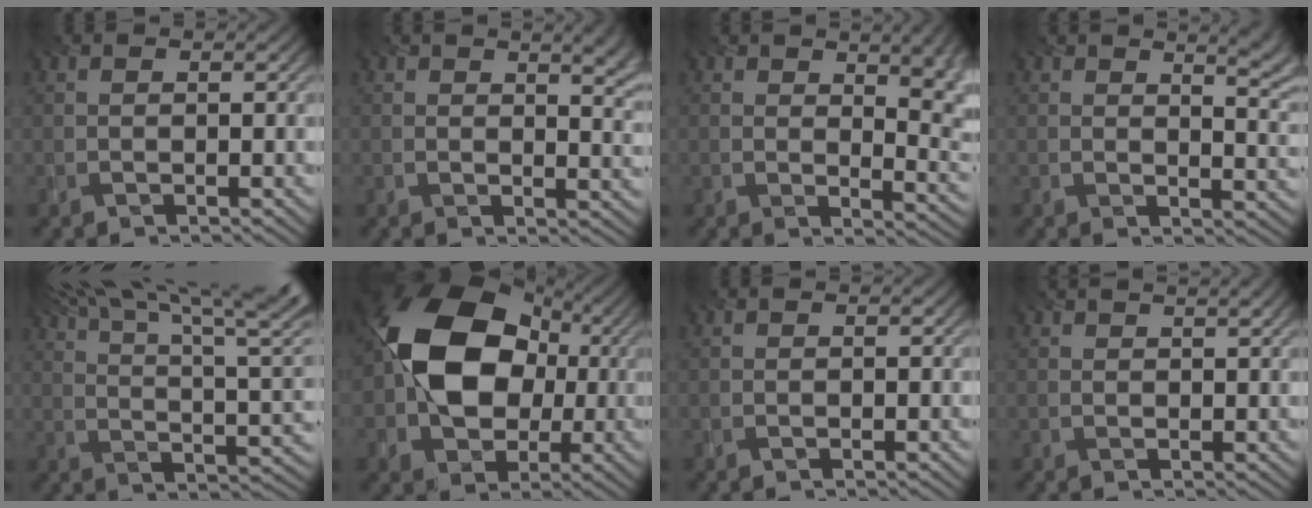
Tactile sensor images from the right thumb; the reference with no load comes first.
{"total": 5.5, "force": [2.8, 2.9, 3.7], "torque": [-0.044, -0.012, 0.051]}
{"total": 8.4, "force": [3.0, 4.6, 6.4], "torque": [-0.072, -0.021, 0.062]}
{"total": 5.6, "force": [3.7, 2.2, 3.7], "torque": [-0.048, -0.007, 0.058]}
{"total": 18.3, "force": [12.3, 5.1, 12.6], "torque": [-0.188, 0.022, 0.172]}
{"total": 15.4, "force": [0.8, 11.5, 10.2], "torque": [-0.162, 0.015, 0.006]}
{"total": 0.0}
{"total": 1.6, "force": [1.5, 0.2, 0.6], "torque": [-0.016, 0.000, 0.028]}